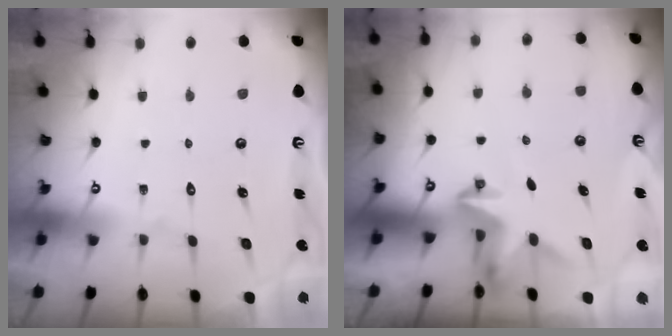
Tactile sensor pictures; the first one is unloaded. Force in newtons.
{"total": 2.9, "press": 2.9, "slide": 0.1}